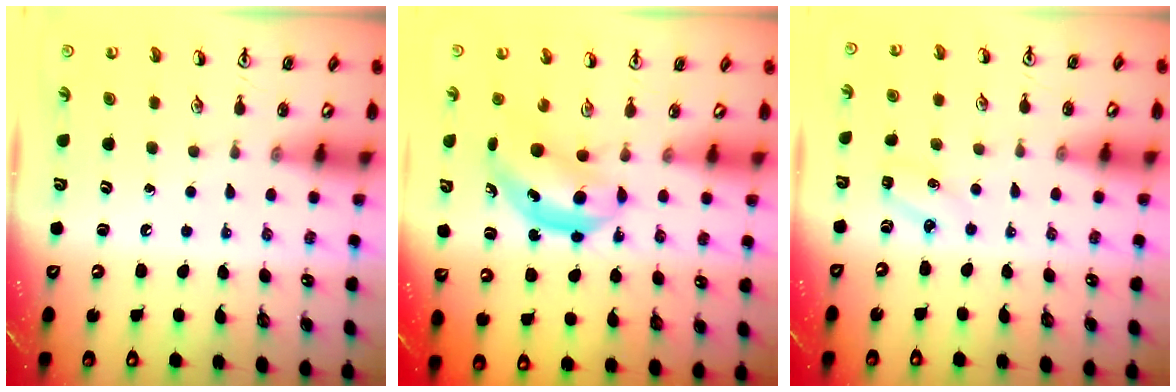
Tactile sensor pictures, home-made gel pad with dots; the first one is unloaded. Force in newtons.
{"total": 5.1, "press": 5.0, "slide": 0.6}
{"total": 2.8, "press": 2.6, "slide": 1.0}